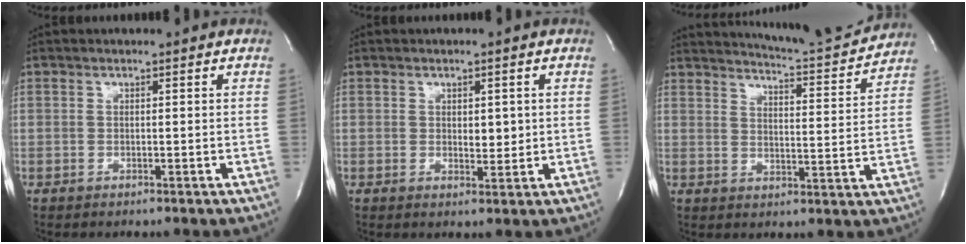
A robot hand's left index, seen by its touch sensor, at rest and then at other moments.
{"total": 2.2, "force": [0.3, 1.1, 1.9], "torque": [-0.026, -0.005, 0.009]}
{"total": 13.1, "force": [12.6, 0.1, 3.3], "torque": [-0.055, -0.028, 0.168]}